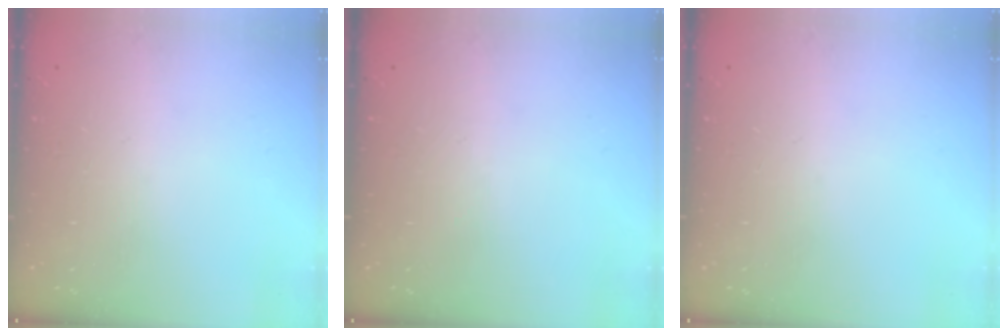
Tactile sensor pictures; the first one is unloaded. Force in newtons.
{"total": 0.0}
{"total": 0.0}